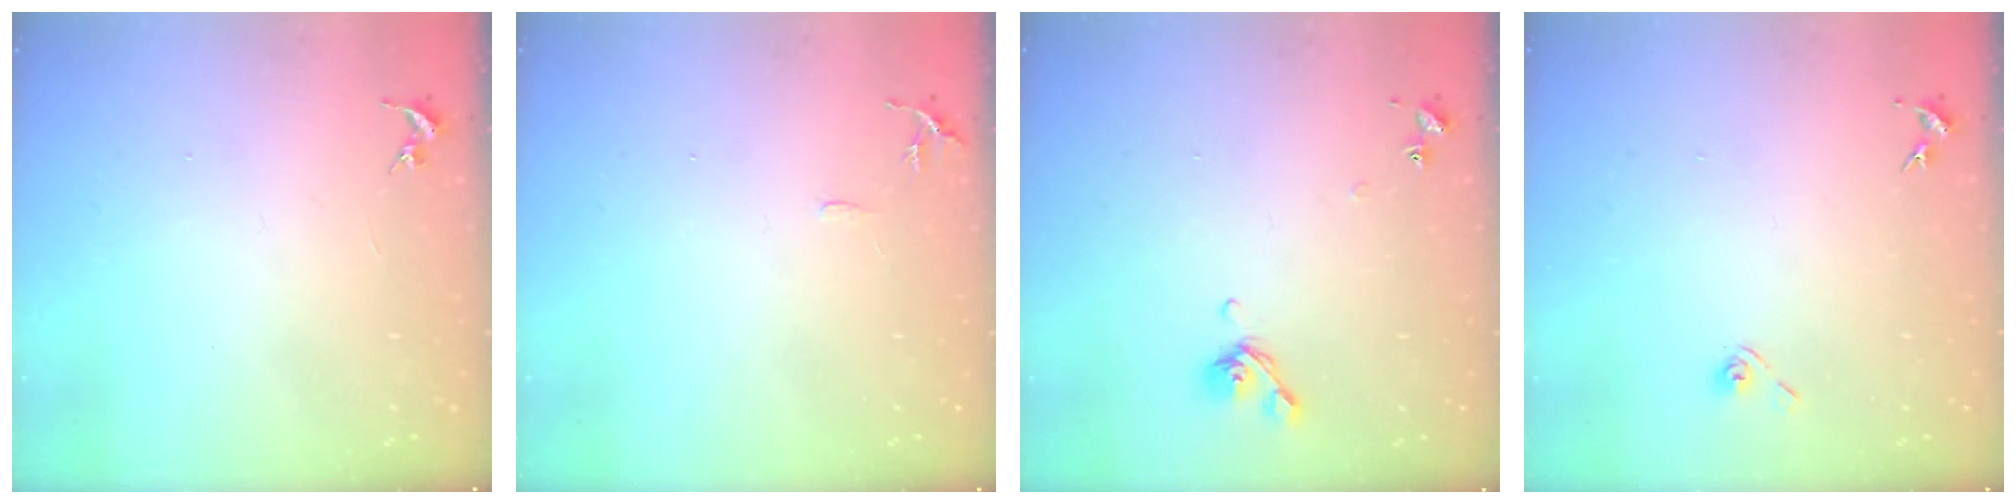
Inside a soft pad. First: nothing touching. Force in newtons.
{"total": 6.4, "press": 6.4, "slide": 0.6}
{"total": 7.3, "press": 7.2, "slide": 1.5}
{"total": 4.3, "press": 3.9, "slide": 1.9}